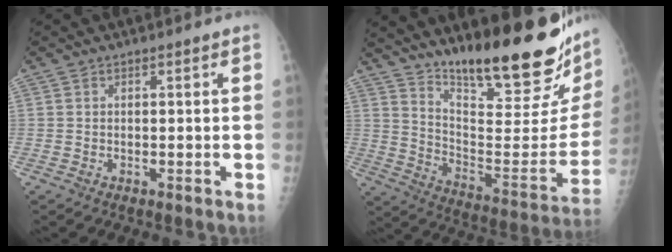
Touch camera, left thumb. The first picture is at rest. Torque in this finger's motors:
{"motor_torque": [0.39, 0.29, 1.39, -1.38, 0.29]}